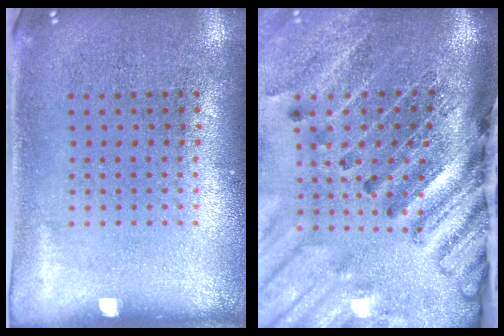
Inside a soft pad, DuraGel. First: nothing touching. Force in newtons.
{"total": 4.3, "press": 3.3, "slide": 2.9}